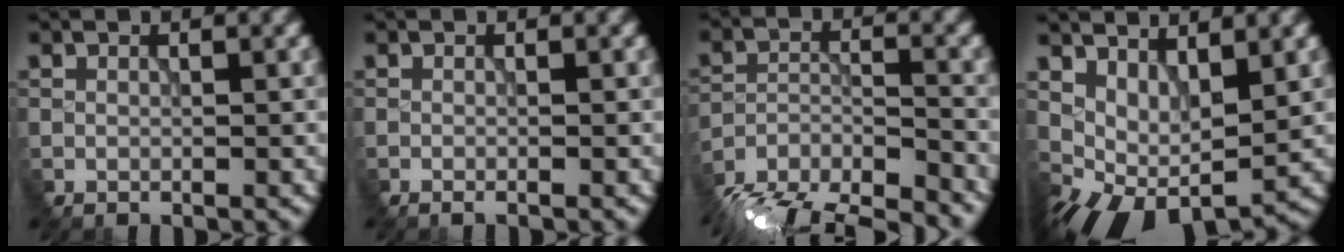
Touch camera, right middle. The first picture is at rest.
{"total": 0.7, "force": [-0.6, -0.2, 0.3], "torque": [-0.001, -0.002, -0.011]}
{"total": 13.8, "force": [-12.9, 3.7, 2.8], "torque": [-0.042, -0.010, -0.173]}
{"total": 5.6, "force": [0.0, 3.2, 4.6], "torque": [-0.069, -0.020, 0.018]}